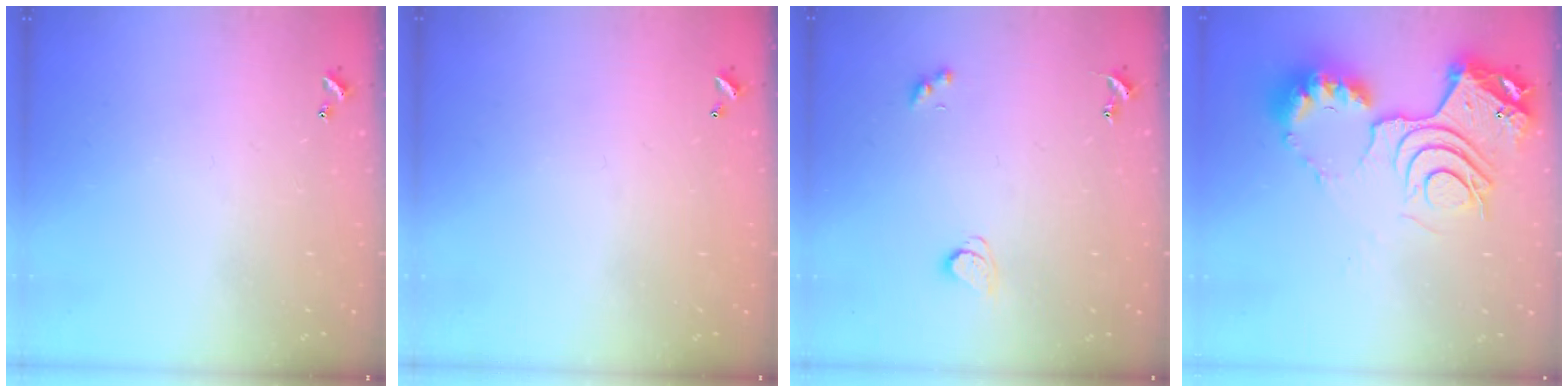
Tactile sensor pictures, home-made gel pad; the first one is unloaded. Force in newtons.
{"total": 2.7, "press": 2.7, "slide": 0.1}
{"total": 2.3, "press": 2.2, "slide": 0.7}
{"total": 16.2, "press": 16.1, "slide": 1.7}